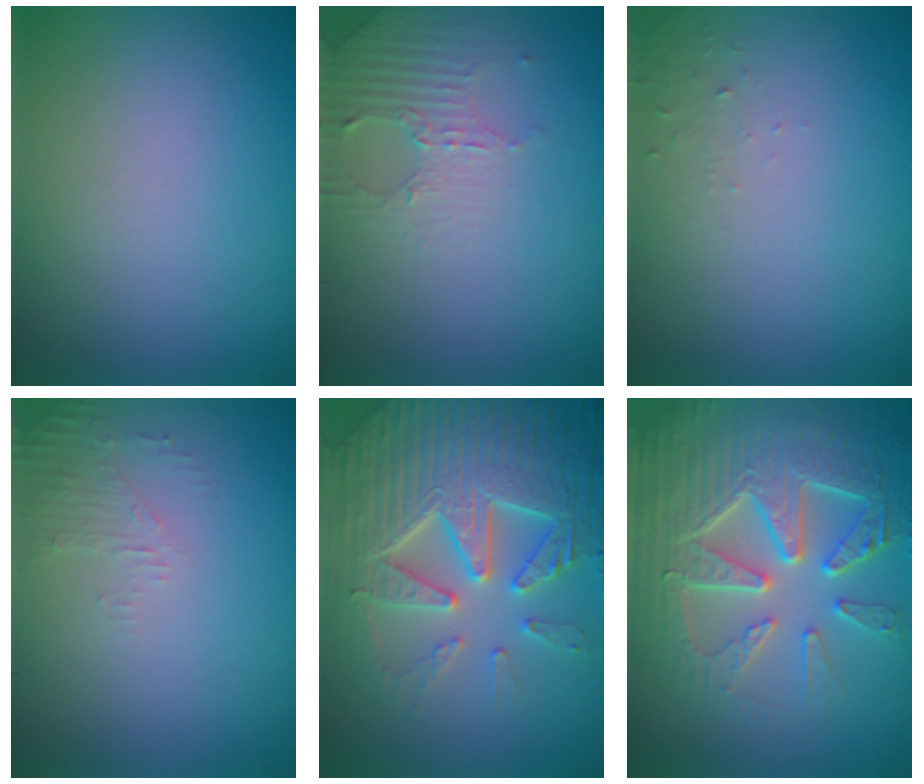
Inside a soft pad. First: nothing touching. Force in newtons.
{"total": 2.6, "press": 2.5, "slide": 0.7}
{"total": 1.0, "press": 0.9, "slide": 0.1}
{"total": 1.6, "press": 1.5, "slide": 0.4}
{"total": 7.7, "press": 7.6, "slide": 1.5}
{"total": 8.8, "press": 6.4, "slide": 6.0}